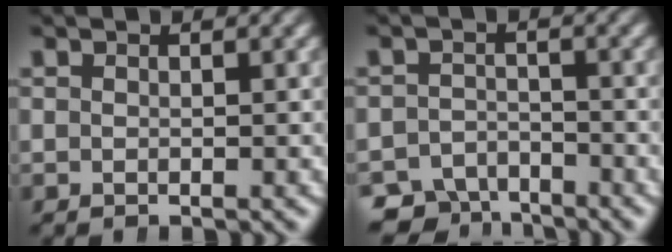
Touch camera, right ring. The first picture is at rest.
{"total": 5.3, "force": [-4.4, 2.8, 0.8], "torque": [0.004, -0.021, -0.073]}